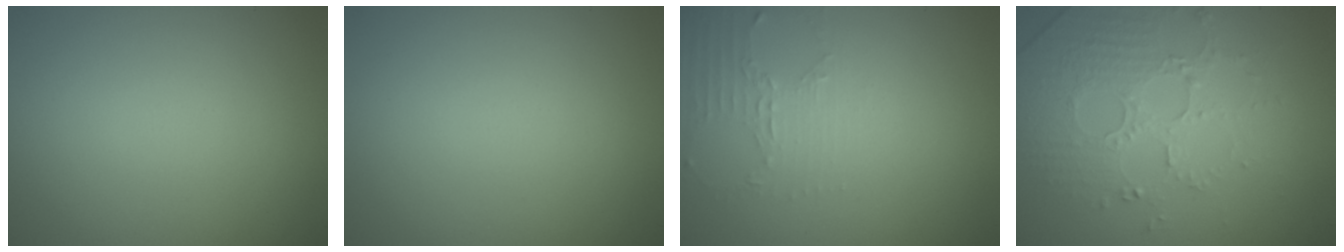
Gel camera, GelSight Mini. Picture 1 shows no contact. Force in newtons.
{"total": 0.0}
{"total": 2.1, "press": 1.5, "slide": 1.5}
{"total": 5.0, "press": 3.4, "slide": 3.6}